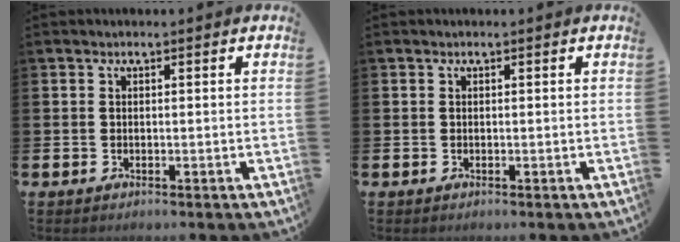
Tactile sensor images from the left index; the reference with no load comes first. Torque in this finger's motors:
{"motor_torque": [0.01, 0.00, 0.00, 0.01]}